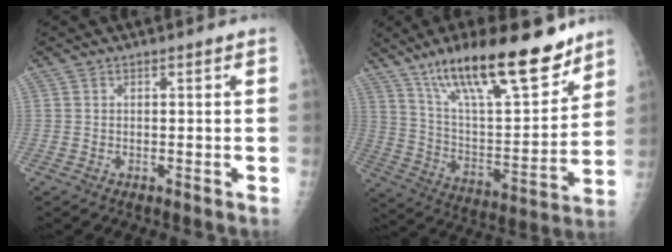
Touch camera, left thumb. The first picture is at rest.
{"total": 24.3, "force": [16.8, 6.9, 16.1], "torque": [-0.233, -0.071, 0.287]}